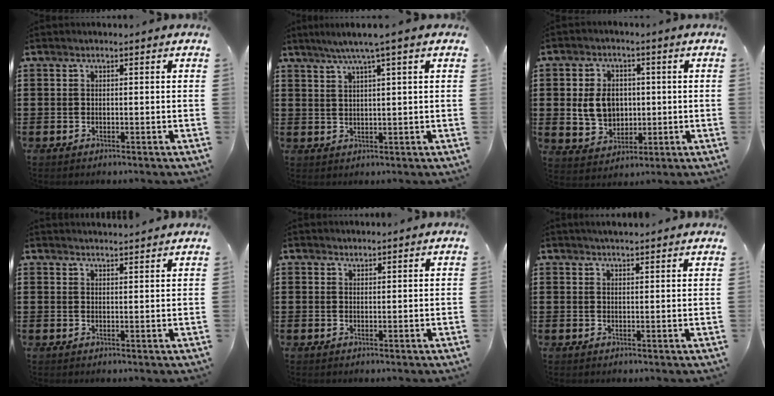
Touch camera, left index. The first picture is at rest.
{"total": 3.6, "force": [2.1, -0.4, 3.0], "torque": [-0.060, 0.000, 0.034]}
{"total": 6.9, "force": [0.4, 5.5, 4.0], "torque": [-0.092, 0.011, 0.004]}
{"total": 2.0, "force": [2.0, -0.2, -0.1], "torque": [-0.003, -0.004, 0.039]}
{"total": 1.3, "force": [1.3, 0.2, 0.0], "torque": [-0.001, 0.000, 0.025]}
{"total": 2.0, "force": [2.0, 0.0, 0.5], "torque": [-0.013, 0.001, 0.037]}